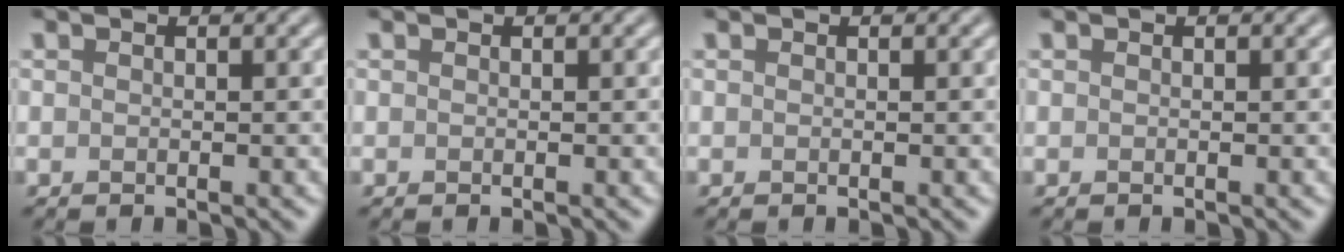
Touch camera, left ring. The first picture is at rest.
{"total": 0.0}
{"total": 0.0}
{"total": 0.0}